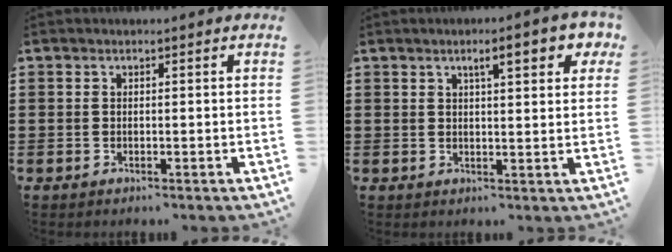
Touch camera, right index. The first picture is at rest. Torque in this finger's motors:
{"motor_torque": [0.95, 0.41, 0.40, 0.04]}